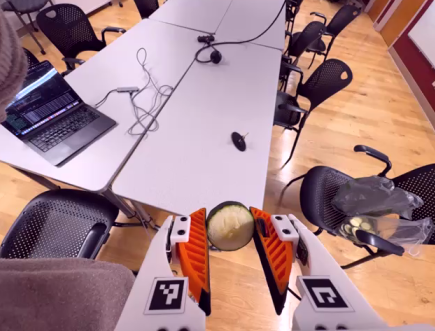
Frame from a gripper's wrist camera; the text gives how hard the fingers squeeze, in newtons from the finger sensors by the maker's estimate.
{"total": 8.3, "left": 8.2, "right": 8.5}